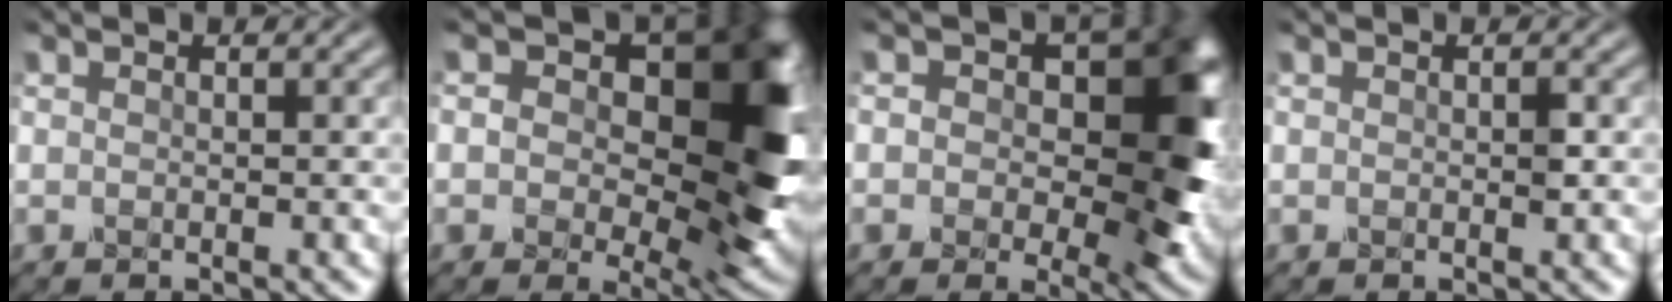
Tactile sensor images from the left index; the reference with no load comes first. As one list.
[{"total": 14.3, "force": [2.5, 8.6, 11.2], "torque": [-0.128, -0.002, 0.039]}, {"total": 12.6, "force": [2.0, 7.8, 9.7], "torque": [-0.099, 0.003, 0.025]}, {"total": 0.6, "force": [0.0, 0.1, 0.6], "torque": [-0.011, -0.001, 0.001]}]